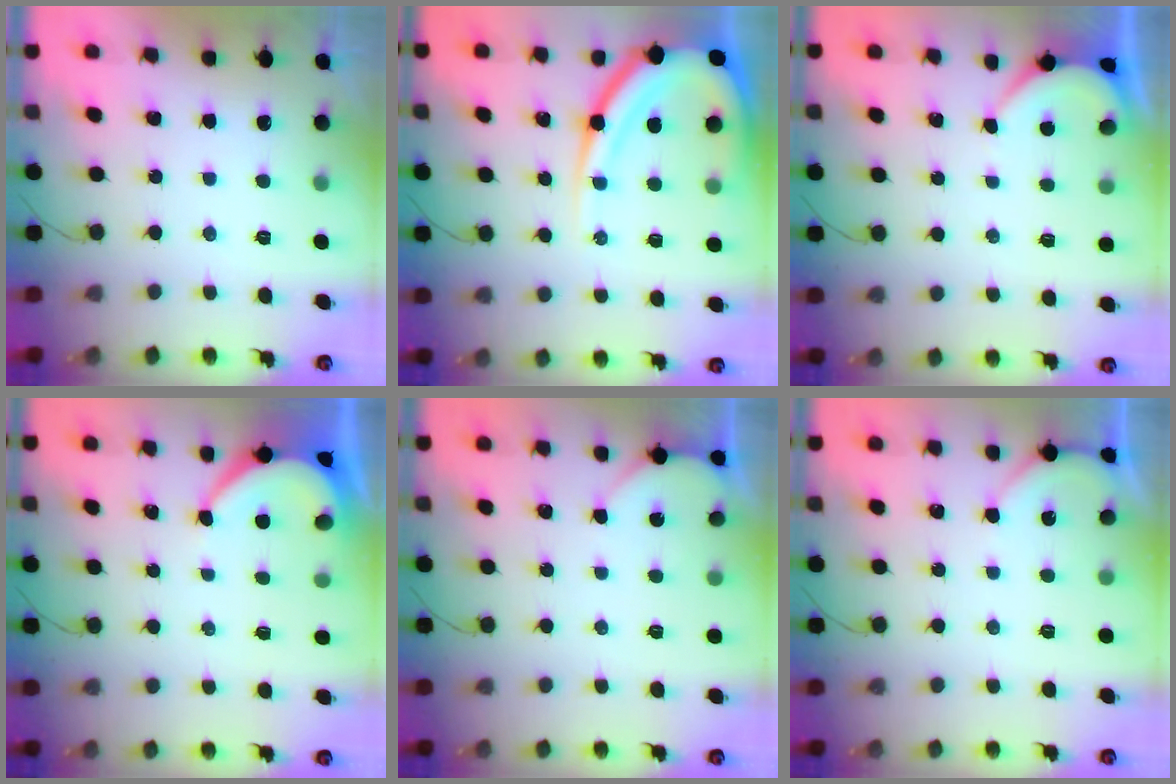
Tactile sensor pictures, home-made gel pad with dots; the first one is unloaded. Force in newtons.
{"total": 16.0, "press": 15.9, "slide": 1.9}
{"total": 2.1, "press": 2.1, "slide": 0.3}
{"total": 5.8, "press": 5.8, "slide": 0.6}
{"total": 1.9, "press": 1.9, "slide": 0.3}
{"total": 2.0, "press": 2.0, "slide": 0.2}